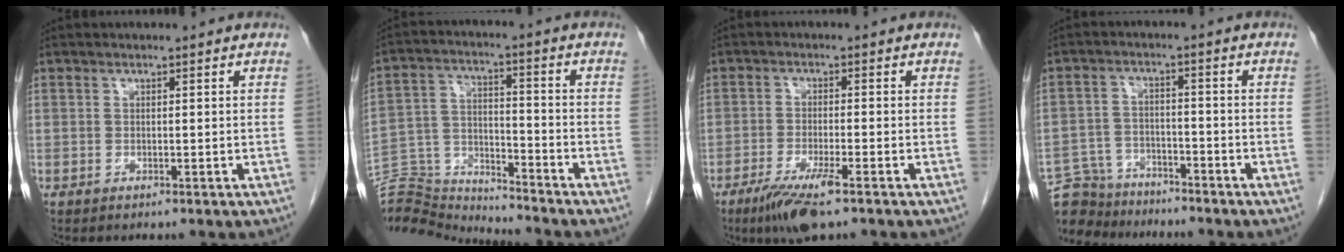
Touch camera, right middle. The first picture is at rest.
{"total": 14.1, "force": [-14.0, 0.7, 0.4], "torque": [-0.015, 0.031, -0.248]}
{"total": 6.6, "force": [-4.2, 0.5, 5.1], "torque": [-0.100, -0.017, -0.073]}
{"total": 9.4, "force": [-8.7, 3.4, 0.5], "torque": [-0.015, 0.018, -0.147]}